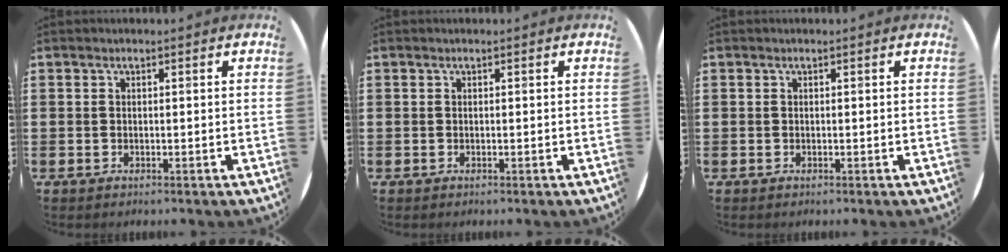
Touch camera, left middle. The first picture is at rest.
{"total": 0.0}
{"total": 0.0}